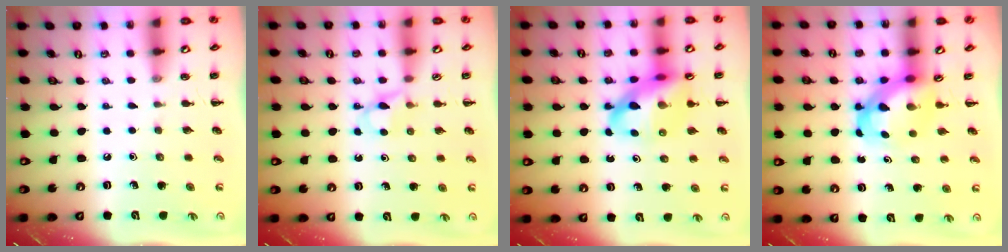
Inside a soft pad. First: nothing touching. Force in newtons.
{"total": 3.8, "press": 3.6, "slide": 1.3}
{"total": 15.1, "press": 14.5, "slide": 4.0}
{"total": 4.6, "press": 4.4, "slide": 1.3}